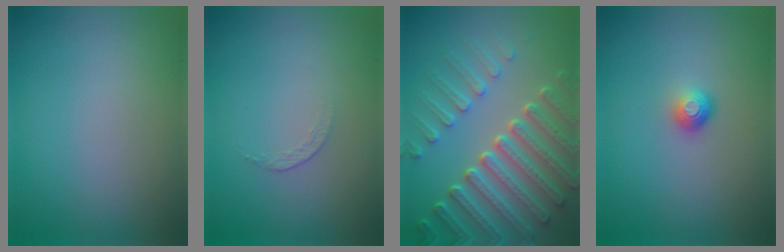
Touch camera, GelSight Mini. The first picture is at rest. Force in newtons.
{"total": 0.7, "press": 0.4, "slide": 0.6}
{"total": 8.1, "press": 6.0, "slide": 5.4}
{"total": 1.9, "press": 1.3, "slide": 1.4}